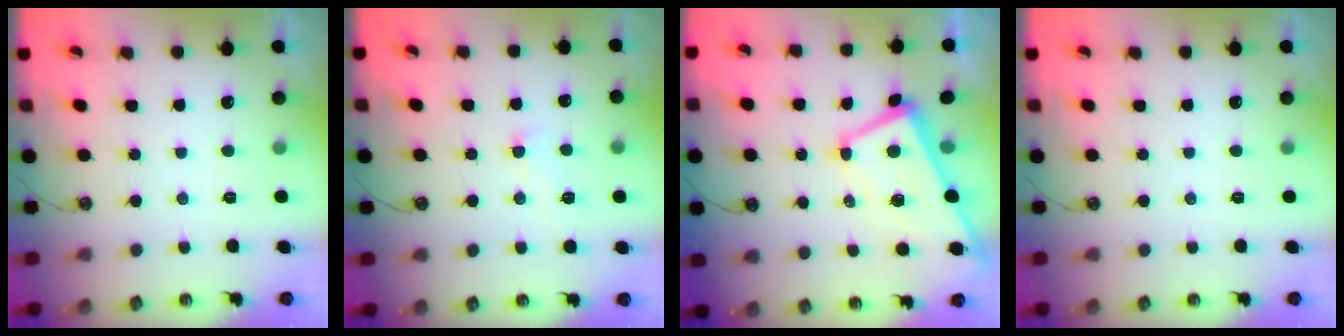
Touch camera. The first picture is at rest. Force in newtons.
{"total": 2.4, "press": 2.4, "slide": 0.3}
{"total": 3.1, "press": 3.0, "slide": 0.7}
{"total": 0.0}